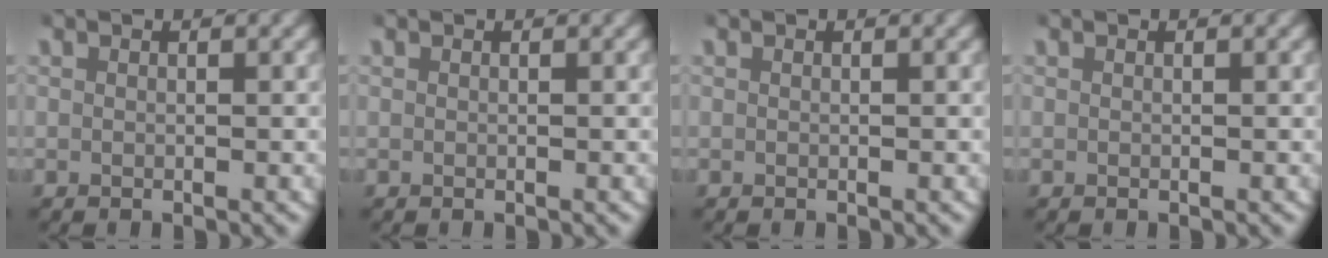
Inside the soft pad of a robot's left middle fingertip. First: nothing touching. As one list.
[{"total": 0.0}, {"total": 0.0}, {"total": 0.0}]